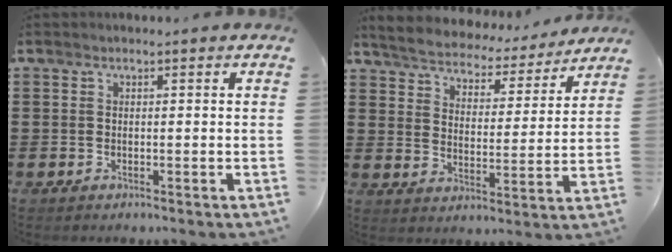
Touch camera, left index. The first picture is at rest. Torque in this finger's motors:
{"motor_torque": [0.90, -1.24, 0.16, 0.04]}